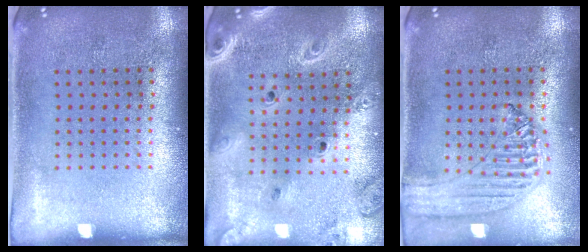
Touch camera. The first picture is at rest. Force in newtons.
{"total": 2.5, "press": 2.2, "slide": 1.2}
{"total": 1.2, "press": 1.2, "slide": 0.1}